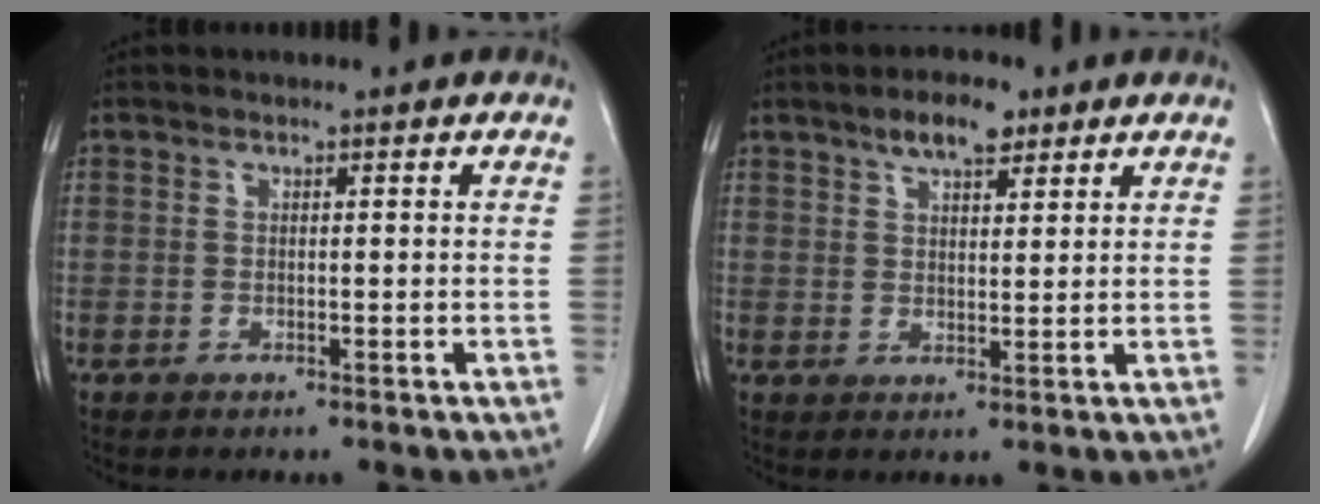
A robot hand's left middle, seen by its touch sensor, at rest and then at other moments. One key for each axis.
{"total": 5.2, "fx": 3.5, "fy": 1.9, "fz": 3.4, "tx": -0.061, "ty": 0.007, "tz": 0.060}